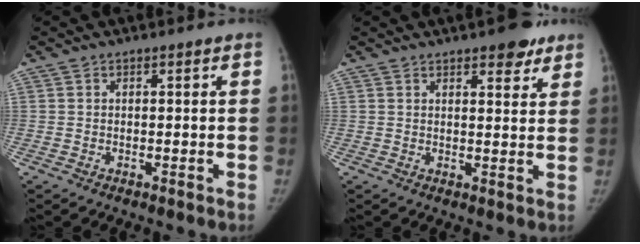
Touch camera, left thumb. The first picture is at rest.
{"total": 5.8, "force": [3.9, 2.2, 3.6], "torque": [-0.023, -0.018, 0.047]}